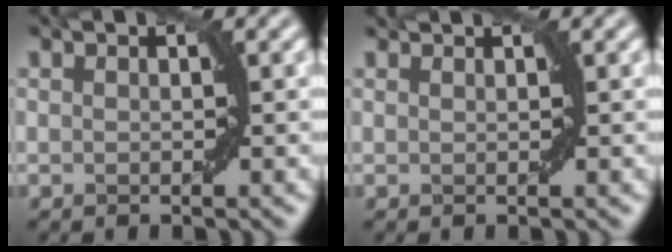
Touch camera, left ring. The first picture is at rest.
{"total": 1.1, "force": [1.1, 0.0, 0.2], "torque": [-0.007, -0.003, 0.011]}